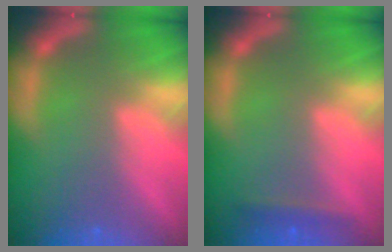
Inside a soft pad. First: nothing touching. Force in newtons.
{"total": 1.4}